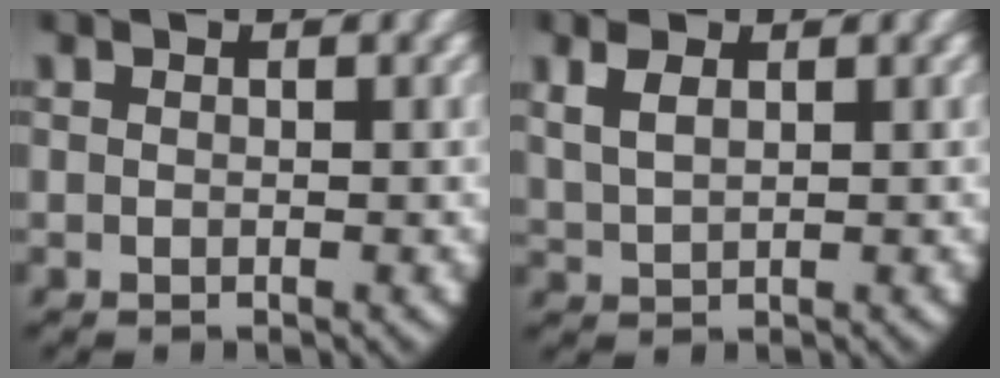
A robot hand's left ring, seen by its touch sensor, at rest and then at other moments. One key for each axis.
{"total": 2.7, "fx": 1.5, "fy": 1.6, "fz": 1.6, "tx": -0.040, "ty": 0.001, "tz": 0.035}